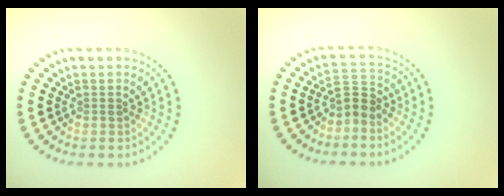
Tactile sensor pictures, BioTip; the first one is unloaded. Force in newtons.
{"total": 2.2, "press": 1.6, "slide": 1.5}